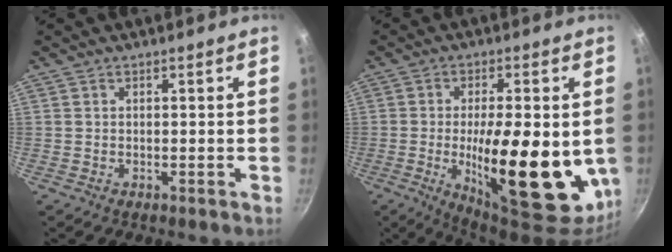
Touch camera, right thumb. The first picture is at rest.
{"total": 22.3, "force": [-2.5, 7.9, 20.7], "torque": [-0.292, -0.018, -0.029]}